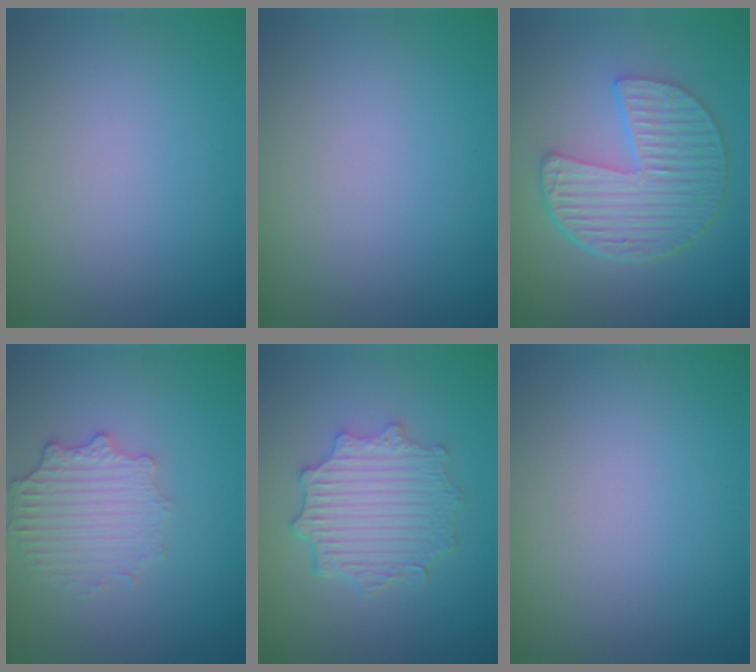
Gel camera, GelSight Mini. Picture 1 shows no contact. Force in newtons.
{"total": 0.0}
{"total": 6.6, "press": 4.8, "slide": 4.4}
{"total": 2.8, "press": 2.5, "slide": 1.4}
{"total": 4.6, "press": 3.8, "slide": 2.6}
{"total": 0.0}